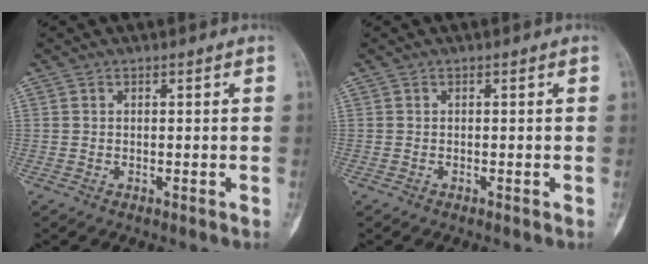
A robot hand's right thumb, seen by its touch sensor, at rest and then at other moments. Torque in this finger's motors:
{"motor_torque": [0.01, -0.21, -0.01, -0.14, 0.04]}